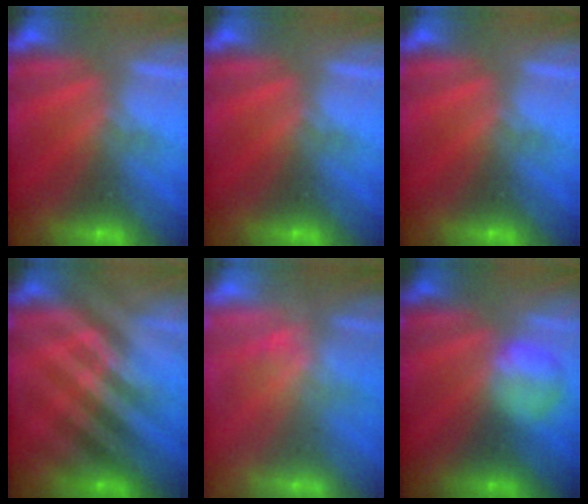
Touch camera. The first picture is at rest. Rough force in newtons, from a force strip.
{"total": 0.0}
{"total": 0.0}
{"total": 2.4}
{"total": 1.6}
{"total": 2.3}